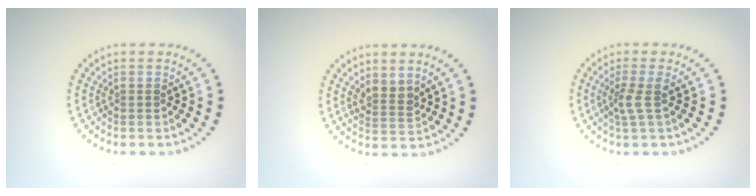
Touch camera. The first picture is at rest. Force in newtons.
{"total": 2.1, "press": 1.7, "slide": 1.1}
{"total": 1.9, "press": 1.4, "slide": 1.3}